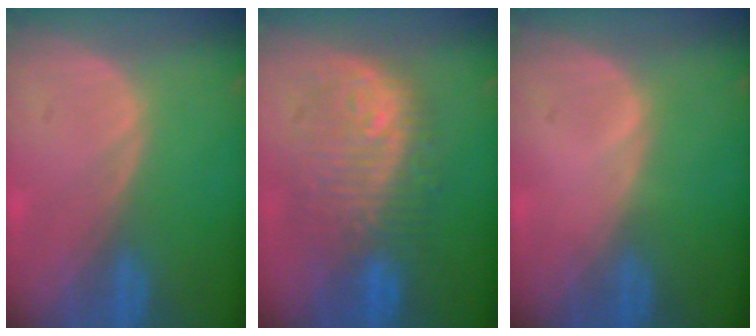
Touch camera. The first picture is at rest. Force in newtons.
{"total": 10.1, "press": 9.9, "slide": 1.9}
{"total": 0.5, "press": 0.1, "slide": 0.5}